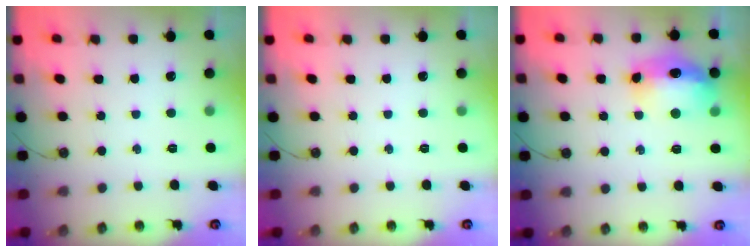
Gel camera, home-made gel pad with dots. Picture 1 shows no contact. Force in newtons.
{"total": 0.0}
{"total": 13.9, "press": 13.8, "slide": 1.5}